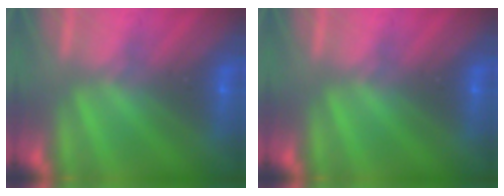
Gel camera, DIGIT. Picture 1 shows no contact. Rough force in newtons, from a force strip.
{"total": 0.0}